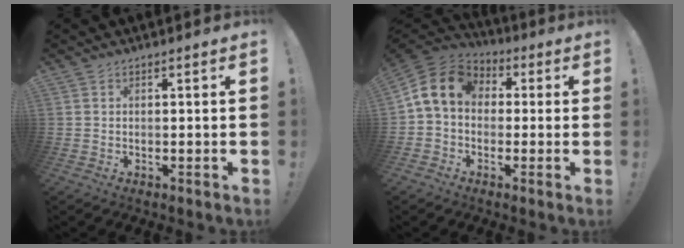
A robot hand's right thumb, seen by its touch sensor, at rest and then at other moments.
{"total": 11.6, "force": [2.0, 8.8, 7.3], "torque": [-0.136, 0.014, 0.045]}